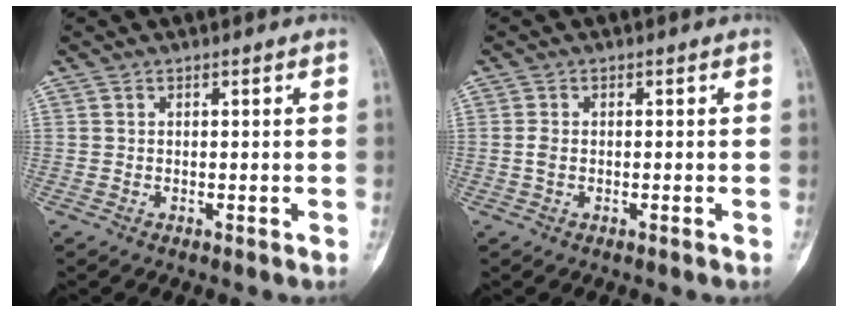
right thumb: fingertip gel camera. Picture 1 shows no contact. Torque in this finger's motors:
{"motor_torque": [0.29, 0.43, 0.54, 0.07, 0.04]}